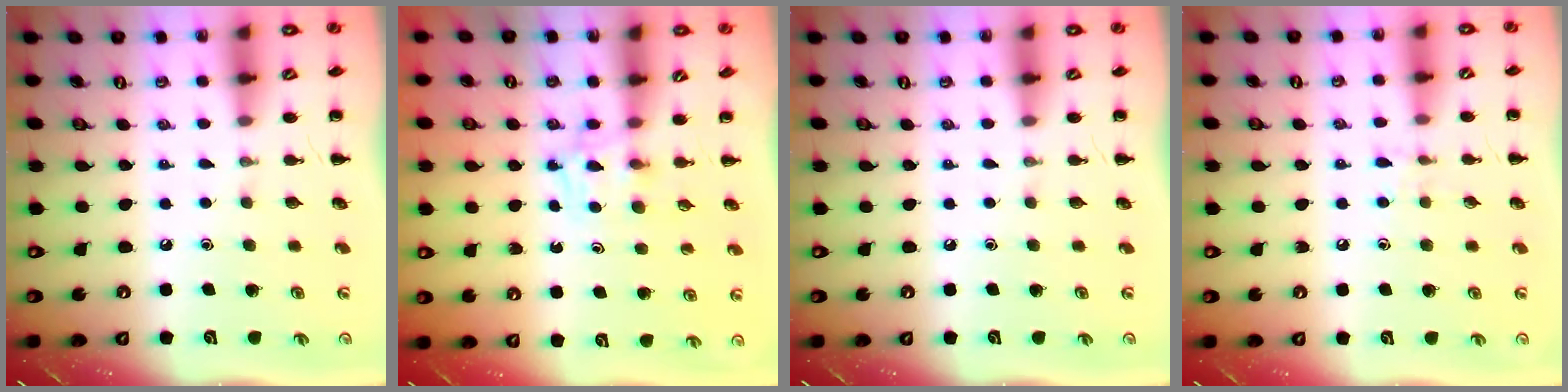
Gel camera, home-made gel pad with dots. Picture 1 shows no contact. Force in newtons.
{"total": 3.9, "press": 3.6, "slide": 1.4}
{"total": 0.0}
{"total": 5.1, "press": 4.8, "slide": 1.5}